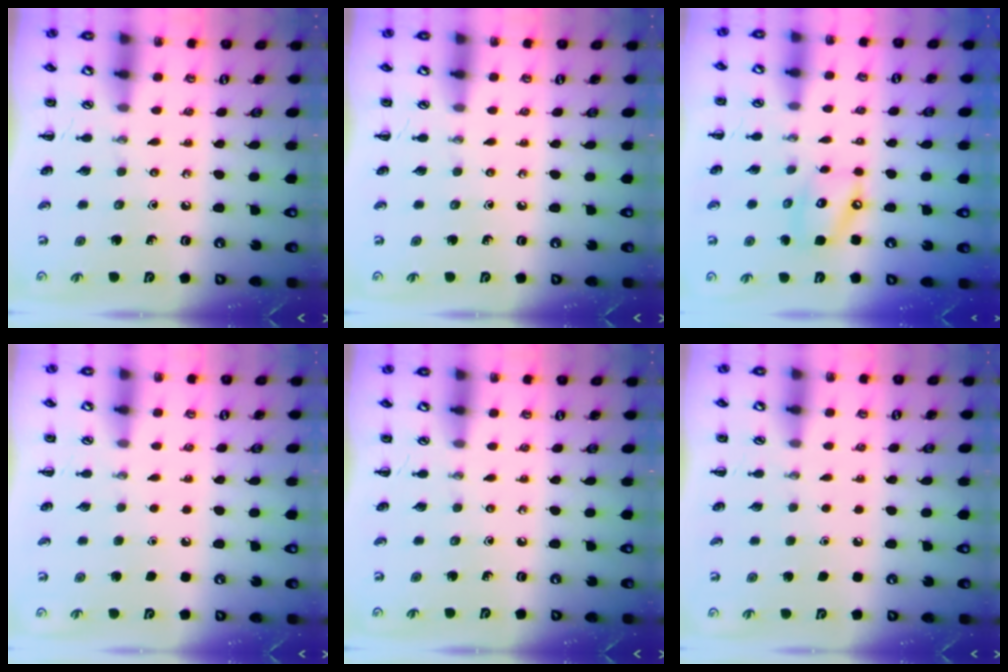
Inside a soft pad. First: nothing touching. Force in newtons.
{"total": 0.0}
{"total": 9.4, "press": 9.3, "slide": 1.4}
{"total": 1.8, "press": 1.7, "slide": 0.1}
{"total": 0.0}
{"total": 1.8, "press": 1.8, "slide": 0.1}